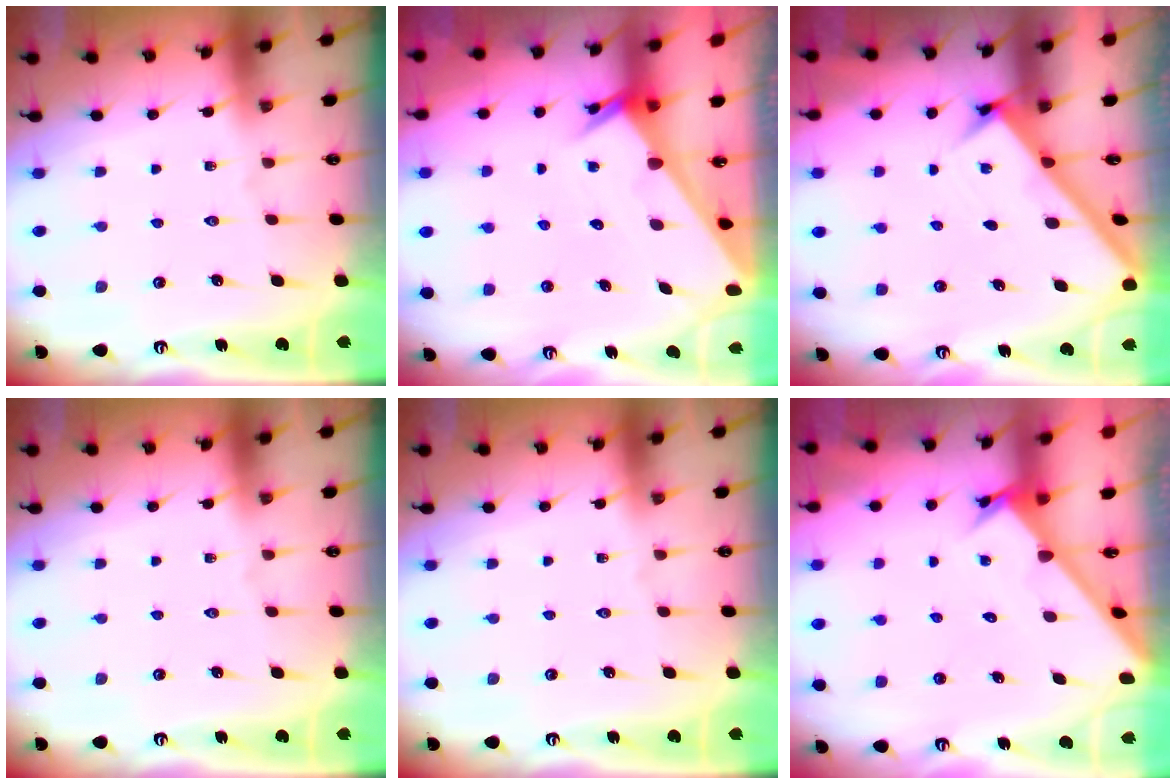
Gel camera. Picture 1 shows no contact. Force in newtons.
{"total": 2.0, "press": 2.0, "slide": 0.0}
{"total": 2.4, "press": 2.4, "slide": 0.2}
{"total": 0.0}
{"total": 0.0}
{"total": 2.6, "press": 2.6, "slide": 0.3}